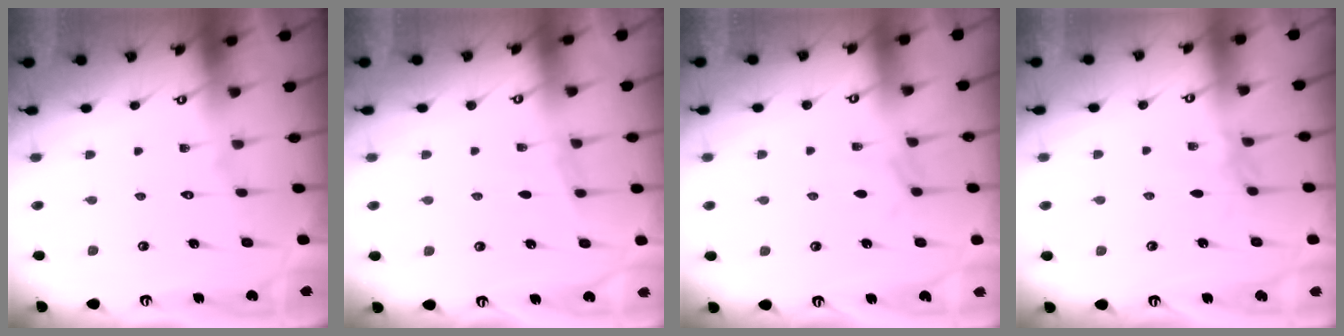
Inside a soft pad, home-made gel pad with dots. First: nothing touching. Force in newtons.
{"total": 3.0, "press": 3.0, "slide": 0.4}
{"total": 3.0, "press": 2.9, "slide": 0.4}
{"total": 2.9, "press": 2.9, "slide": 0.5}